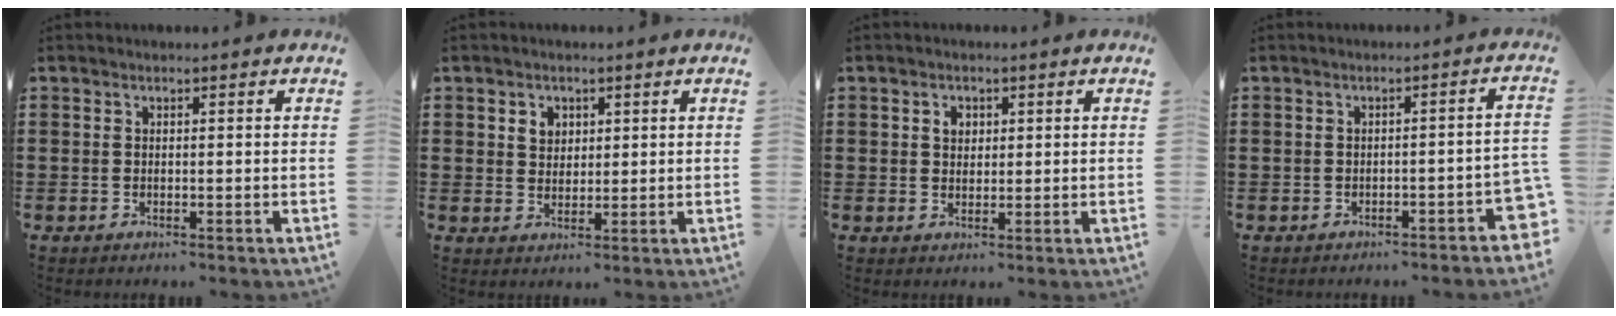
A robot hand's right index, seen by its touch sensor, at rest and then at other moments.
{"total": 2.6, "force": [1.2, 2.2, 0.8], "torque": [-0.023, 0.010, 0.021]}
{"total": 2.1, "force": [0.8, 1.7, 1.1], "torque": [-0.027, 0.011, 0.012]}
{"total": 2.3, "force": [-1.6, 0.4, 1.5], "torque": [-0.027, 0.000, -0.032]}